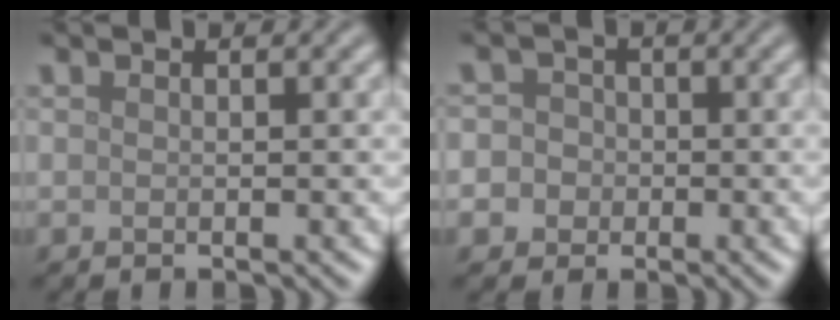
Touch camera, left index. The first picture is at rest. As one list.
[{"total": 4.5, "force": [-0.5, 4.3, 1.3], "torque": [0.005, 0.022, -0.043]}]